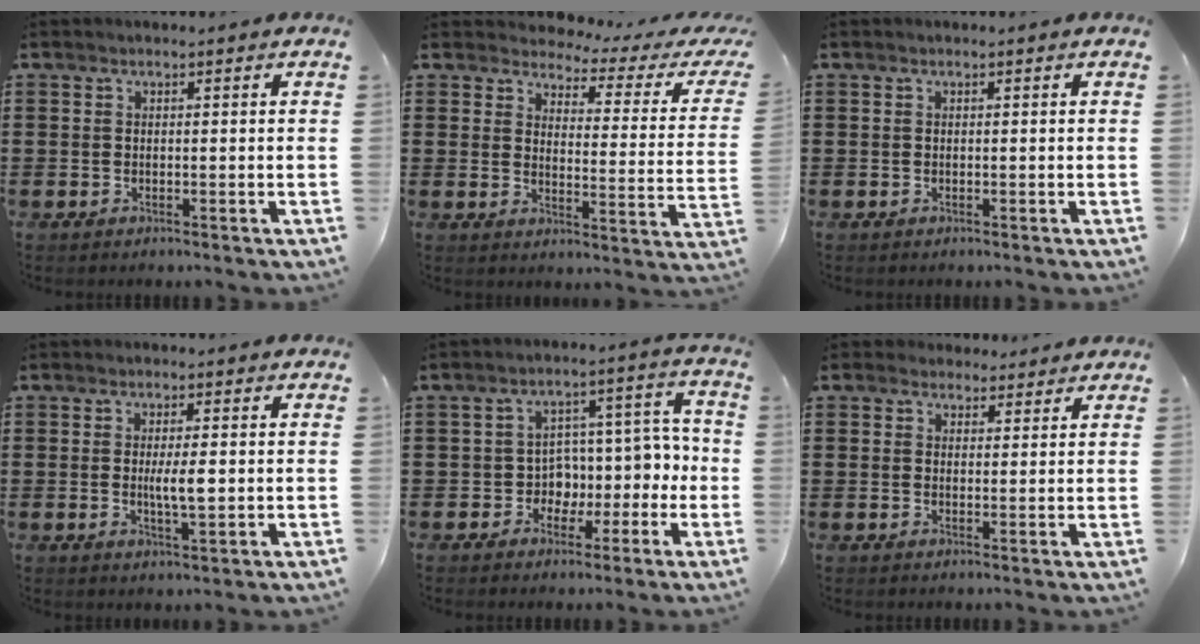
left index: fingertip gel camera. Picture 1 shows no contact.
{"total": 2.6, "force": [2.3, 0.5, 1.0], "torque": [-0.039, -0.022, 0.032]}
{"total": 0.0}
{"total": 3.9, "force": [0.1, 0.7, 3.8], "torque": [-0.077, -0.007, -0.001]}
{"total": 5.3, "force": [-0.8, 5.1, 0.9], "torque": [-0.039, -0.013, -0.017]}
{"total": 2.6, "force": [2.3, 1.3, 0.1], "torque": [-0.011, 0.005, 0.044]}